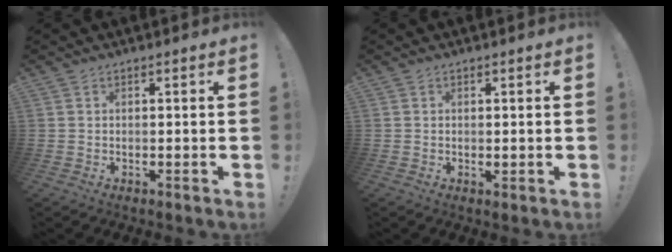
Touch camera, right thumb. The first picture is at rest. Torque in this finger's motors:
{"motor_torque": [-0.10, -0.04, -0.08, 0.02, -0.05]}